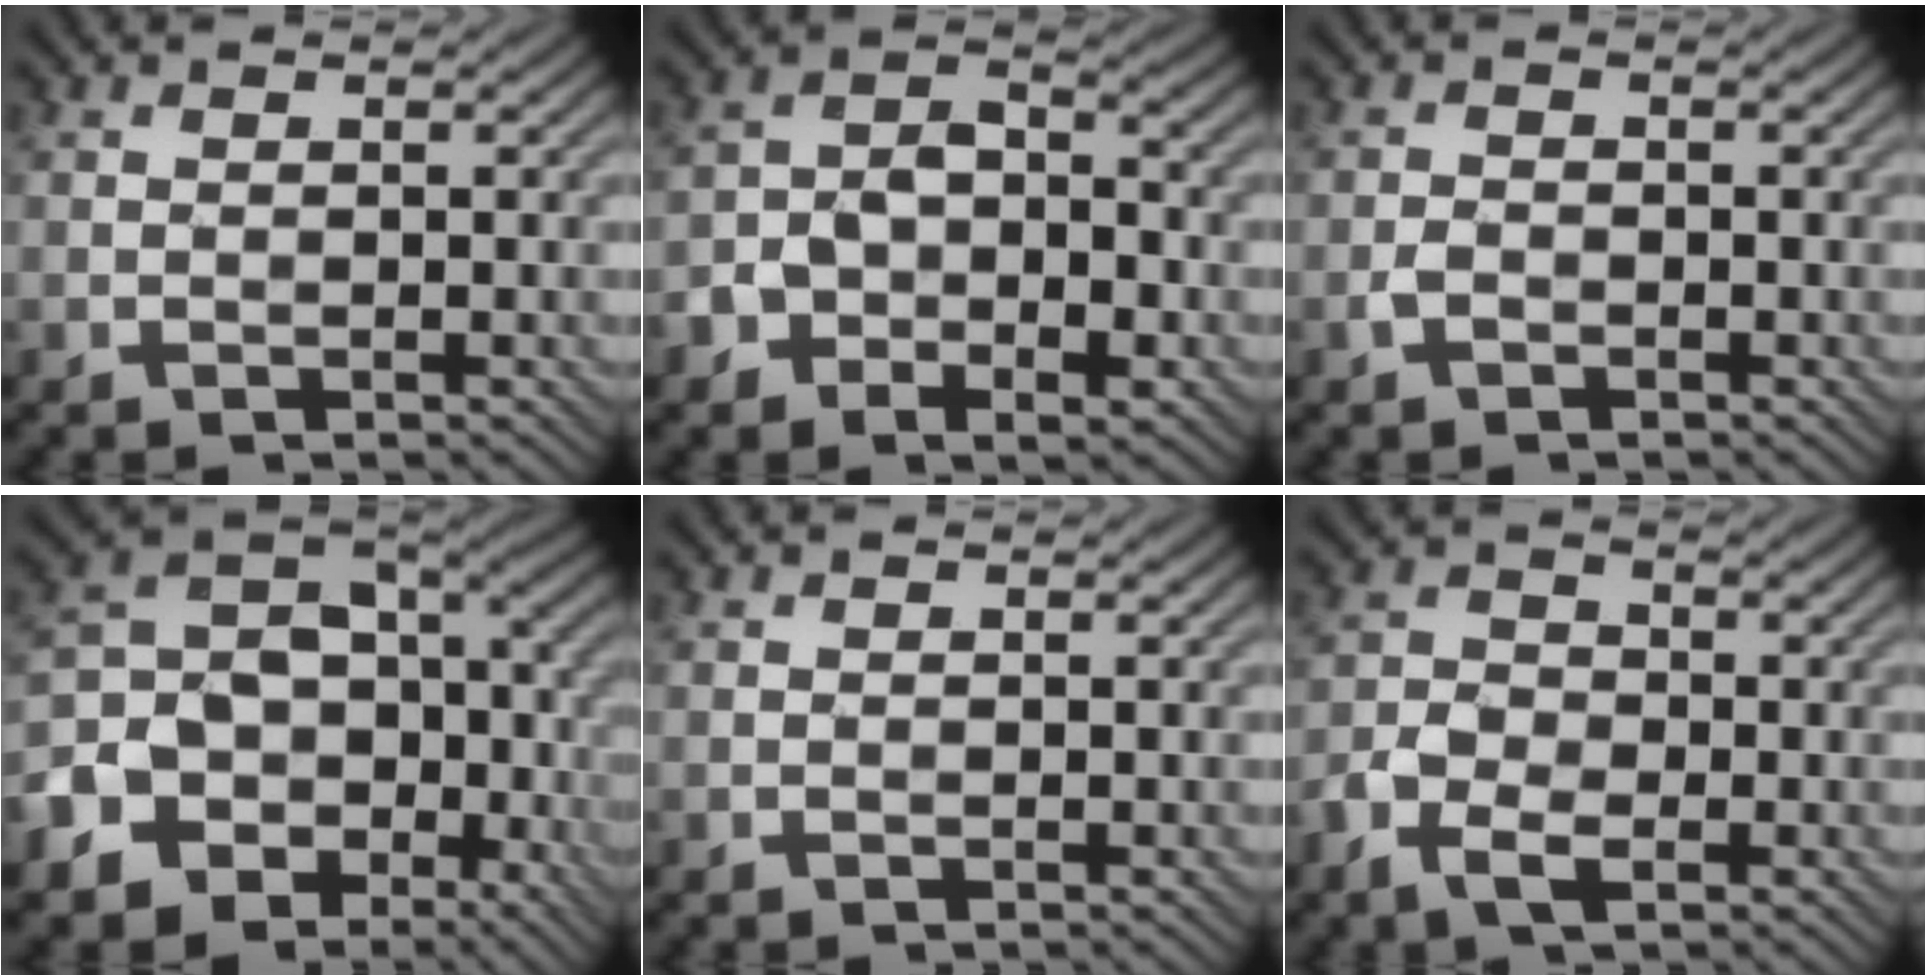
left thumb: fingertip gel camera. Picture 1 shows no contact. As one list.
[{"total": 7.9, "force": [-3.7, 5.0, 4.8], "torque": [-0.077, -0.005, -0.072]}, {"total": 1.3, "force": [-0.7, 0.7, 0.7], "torque": [-0.014, 0.001, -0.017]}, {"total": 15.3, "force": [-5.6, 11.5, 8.4], "torque": [-0.197, -0.026, -0.086]}, {"total": 0.0}, {"total": 5.0, "force": [-2.8, 2.8, 3.1], "torque": [-0.066, -0.005, -0.062]}]